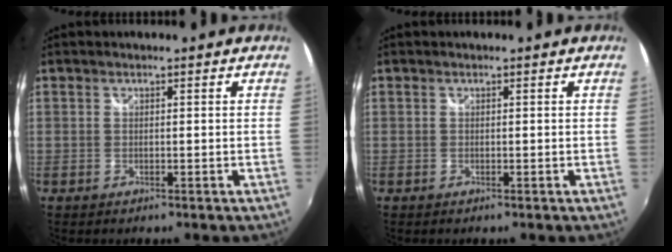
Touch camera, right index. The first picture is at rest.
{"total": 0.0}